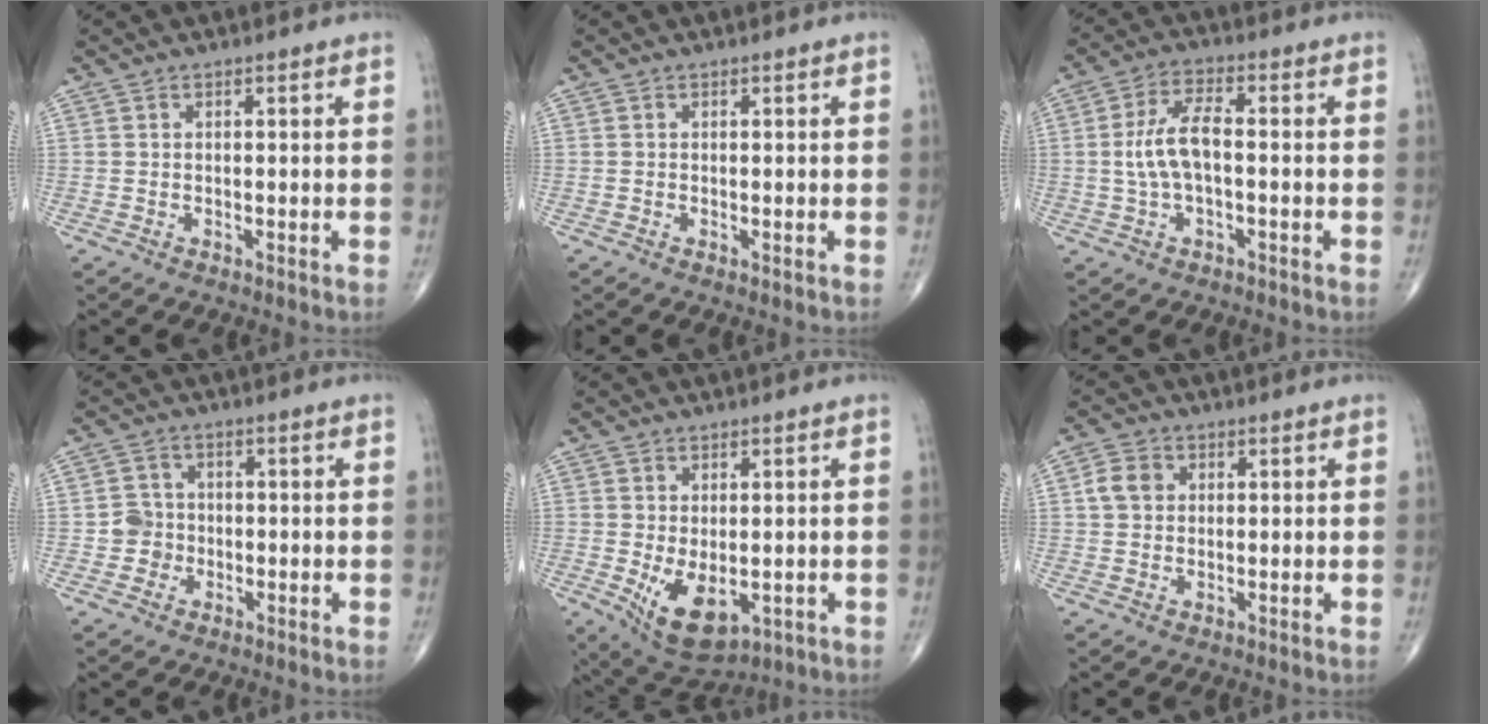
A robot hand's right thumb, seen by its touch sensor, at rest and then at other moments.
{"total": 0.0}
{"total": 7.5, "force": [-0.4, 3.2, 6.8], "torque": [-0.145, 0.022, -0.013]}
{"total": 3.7, "force": [-0.9, 3.6, 0.6], "torque": [0.014, 0.010, -0.022]}
{"total": 9.3, "force": [-2.0, 5.1, 7.4], "torque": [-0.112, -0.014, -0.012]}
{"total": 4.3, "force": [0.8, 3.6, 2.3], "torque": [-0.036, 0.006, 0.012]}